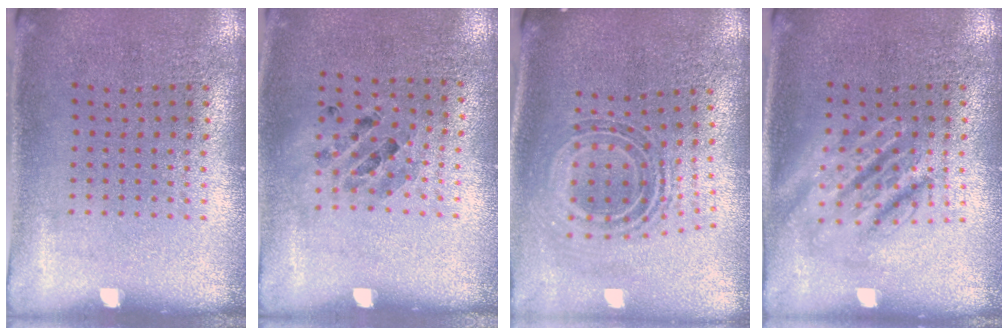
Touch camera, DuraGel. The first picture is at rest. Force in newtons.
{"total": 0.8, "press": 0.8, "slide": 0.1}
{"total": 0.9, "press": 0.8, "slide": 0.5}
{"total": 2.7, "press": 2.7, "slide": 0.3}